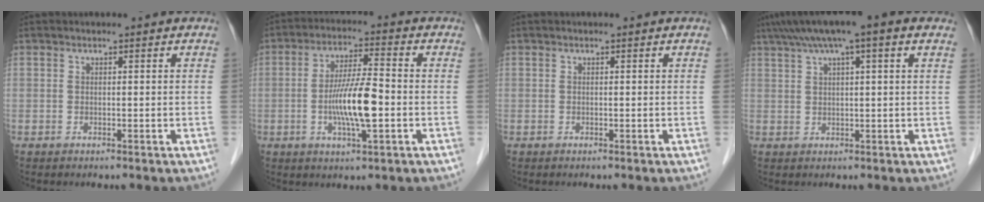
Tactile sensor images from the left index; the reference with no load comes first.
{"total": 8.8, "force": [-1.8, 1.1, 8.6], "torque": [-0.166, -0.005, -0.036]}
{"total": 0.0}
{"total": 10.2, "force": [6.1, 1.2, 8.1], "torque": [-0.128, 0.045, 0.091]}